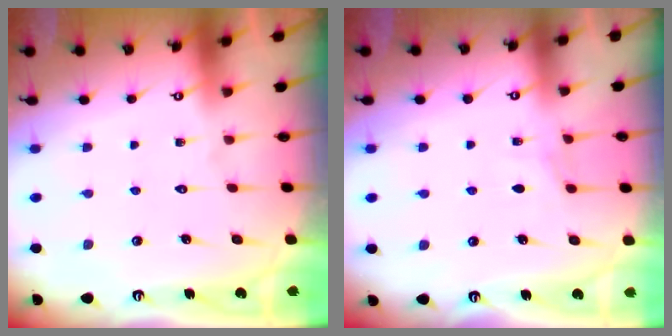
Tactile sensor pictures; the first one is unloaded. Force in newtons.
{"total": 3.0, "press": 2.9, "slide": 0.5}